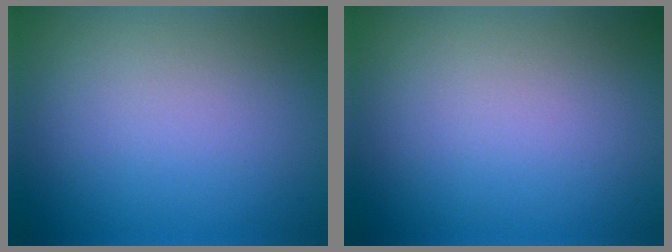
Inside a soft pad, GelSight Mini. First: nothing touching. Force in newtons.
{"total": 0.0}